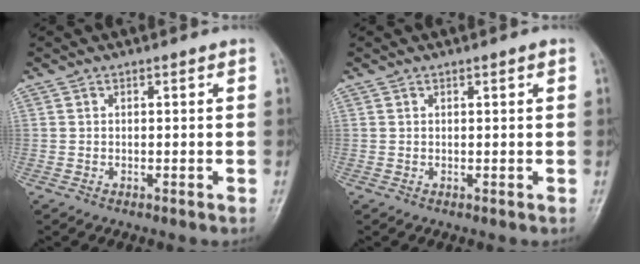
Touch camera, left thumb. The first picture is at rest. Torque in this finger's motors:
{"motor_torque": [-0.11, -0.04, 0.05, 0.12, 0.01]}